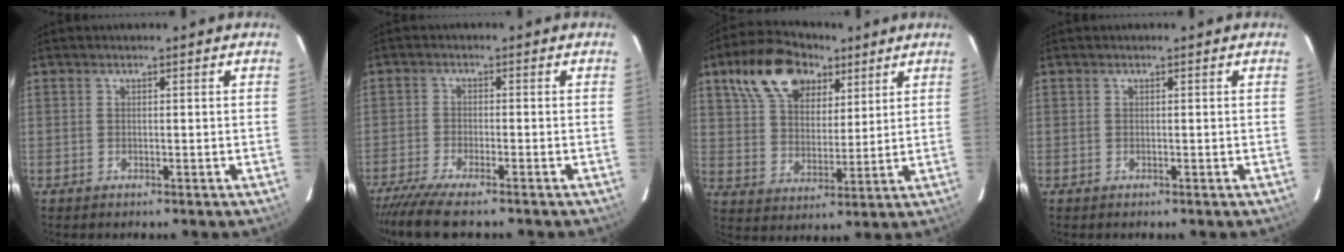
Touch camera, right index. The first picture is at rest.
{"total": 6.9, "force": [-5.9, 0.6, 3.6], "torque": [-0.091, -0.027, -0.109]}
{"total": 16.2, "force": [9.3, 9.5, 9.3], "torque": [-0.195, 0.052, 0.170]}
{"total": 0.0}